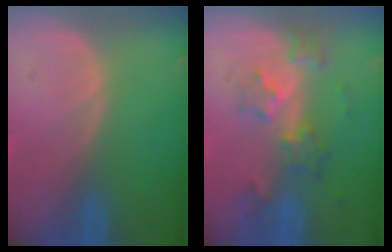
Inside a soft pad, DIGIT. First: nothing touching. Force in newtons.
{"total": 6.1, "press": 5.4, "slide": 2.9}